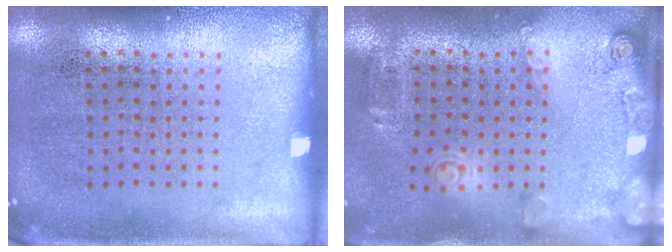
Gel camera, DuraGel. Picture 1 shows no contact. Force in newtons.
{"total": 2.0, "press": 1.2, "slide": 1.5}